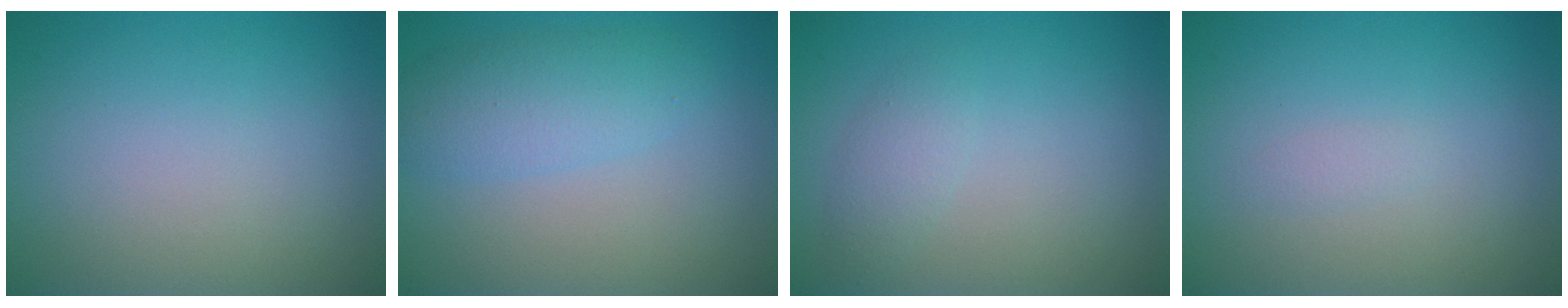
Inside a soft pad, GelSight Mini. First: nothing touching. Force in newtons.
{"total": 2.2, "press": 2.2, "slide": 0.1}
{"total": 1.6, "press": 1.6, "slide": 0.0}
{"total": 0.5, "press": 0.5, "slide": 0.0}